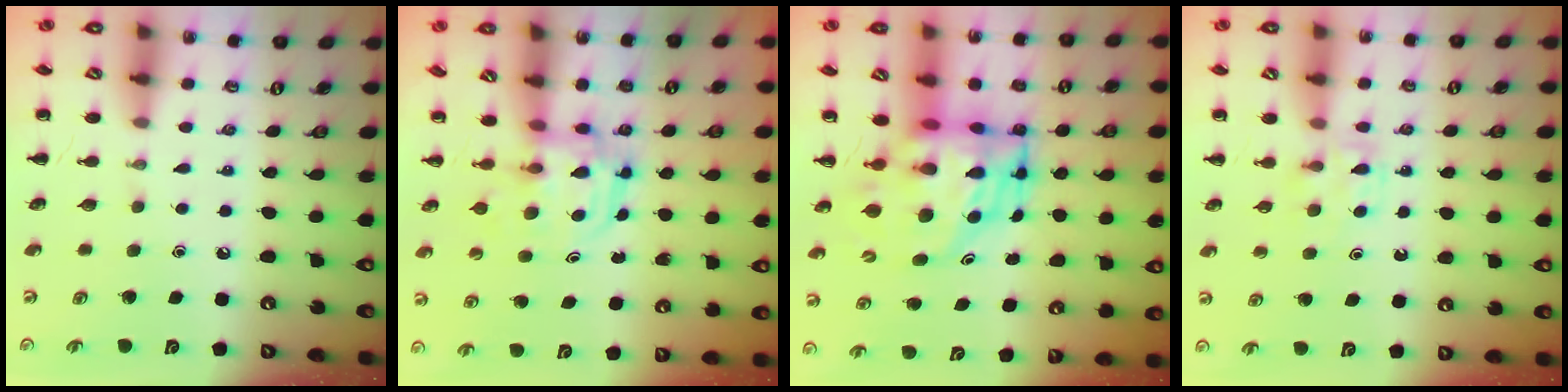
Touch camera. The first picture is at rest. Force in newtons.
{"total": 2.9, "press": 2.9, "slide": 0.3}
{"total": 8.0, "press": 7.7, "slide": 2.2}
{"total": 4.2, "press": 4.0, "slide": 1.3}